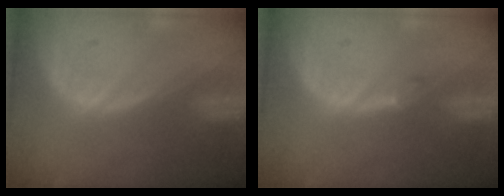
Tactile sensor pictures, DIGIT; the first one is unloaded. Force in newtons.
{"total": 0.9, "press": 0.9, "slide": 0.3}